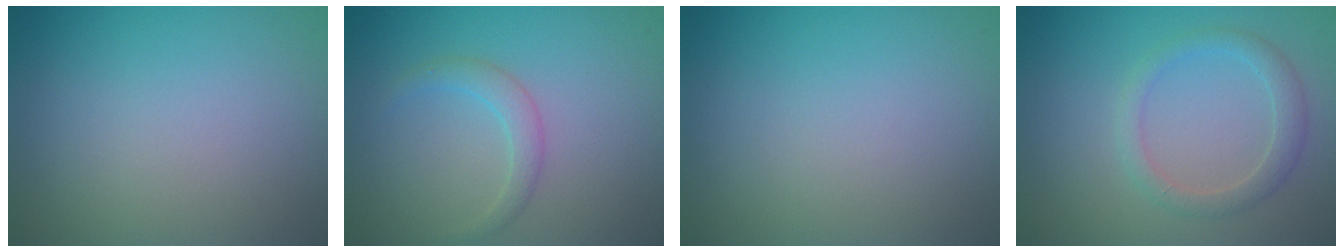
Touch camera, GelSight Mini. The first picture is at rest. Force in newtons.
{"total": 1.7, "press": 1.7, "slide": 0.1}
{"total": 0.0}
{"total": 2.2, "press": 2.2, "slide": 0.0}